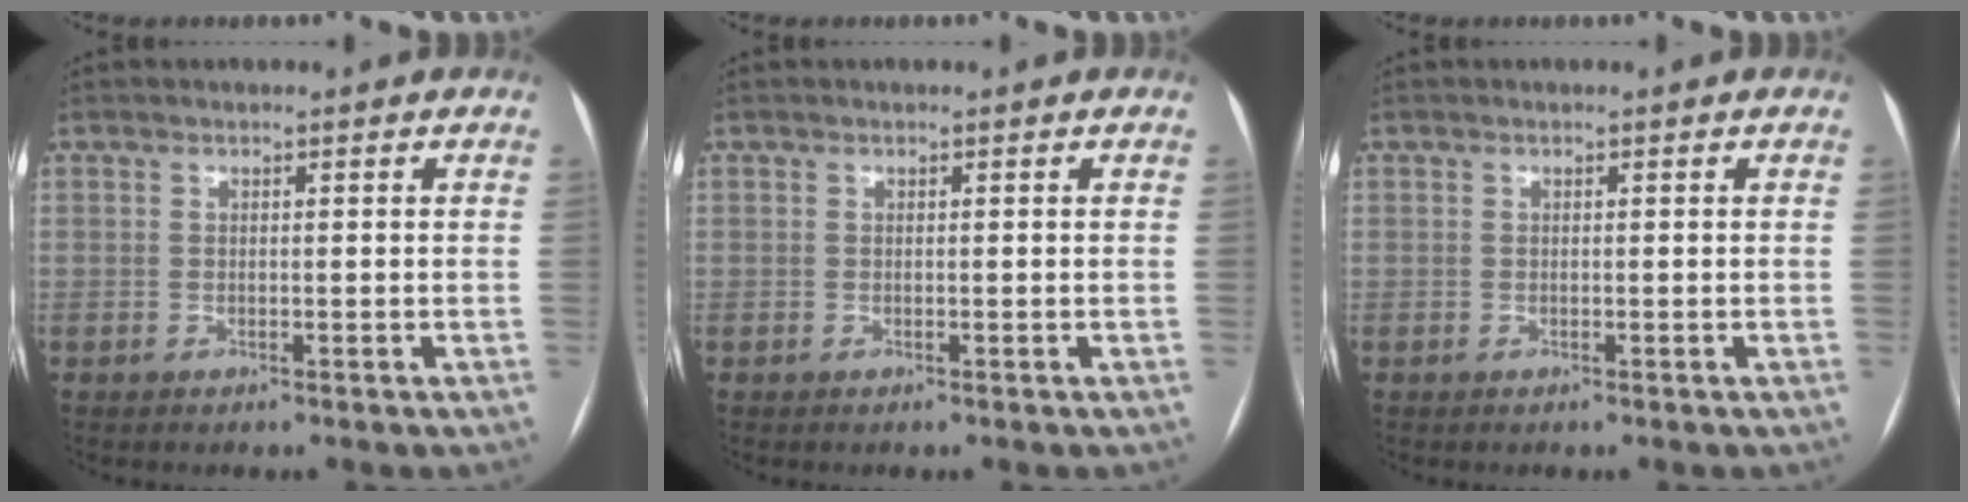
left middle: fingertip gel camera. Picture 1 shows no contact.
{"total": 0.0}
{"total": 0.0}